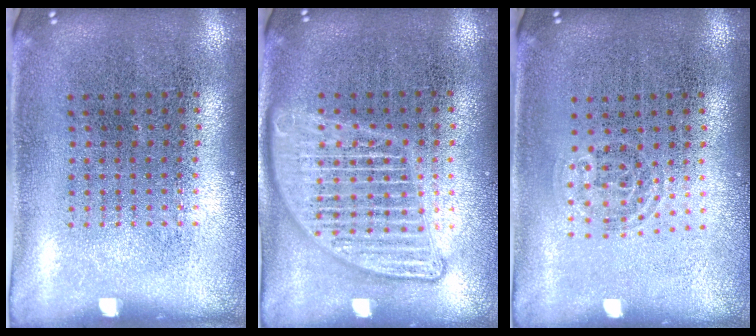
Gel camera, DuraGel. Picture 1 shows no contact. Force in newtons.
{"total": 2.3, "press": 2.3, "slide": 0.2}
{"total": 0.9, "press": 0.7, "slide": 0.6}